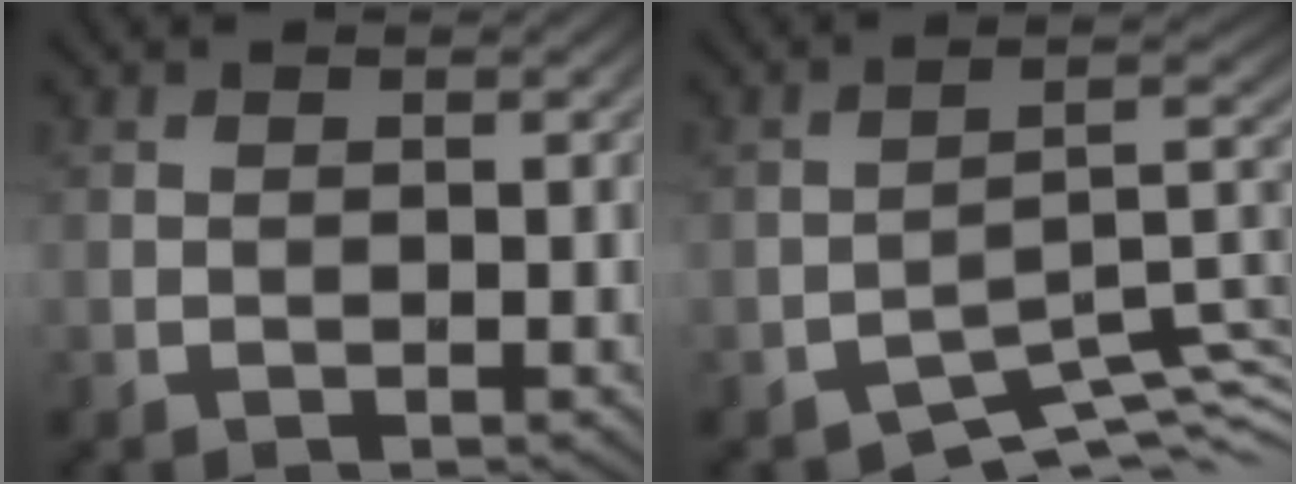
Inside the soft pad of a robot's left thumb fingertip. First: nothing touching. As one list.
[{"total": 7.9, "force": [-5.7, 2.7, 4.8], "torque": [-0.063, -0.006, -0.101]}]